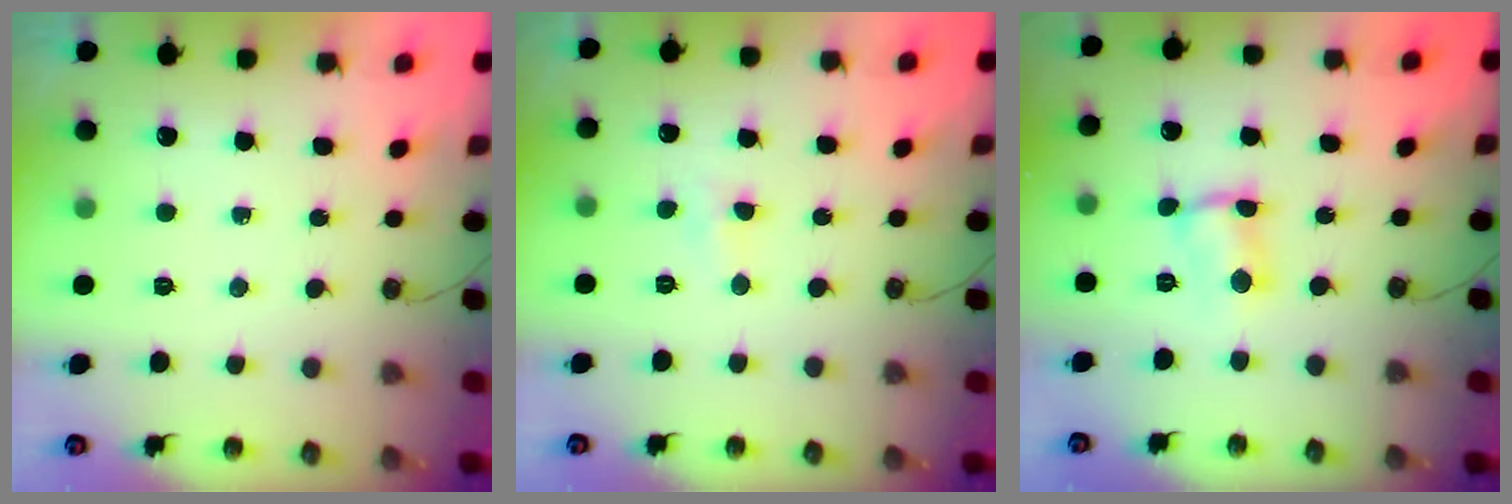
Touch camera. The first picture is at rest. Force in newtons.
{"total": 3.6, "press": 3.6, "slide": 0.5}
{"total": 2.7, "press": 2.7, "slide": 0.1}